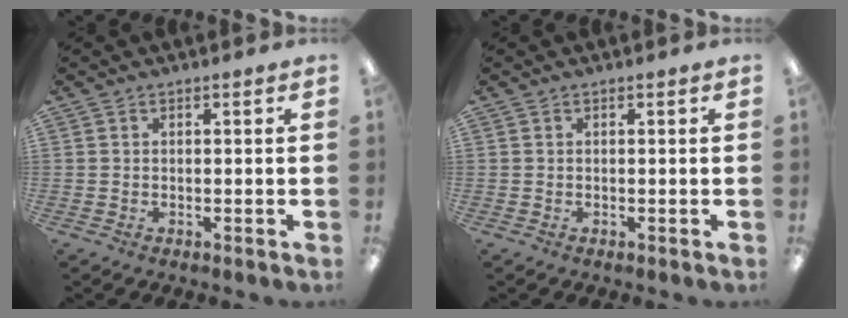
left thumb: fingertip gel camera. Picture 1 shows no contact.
{"total": 0.0}